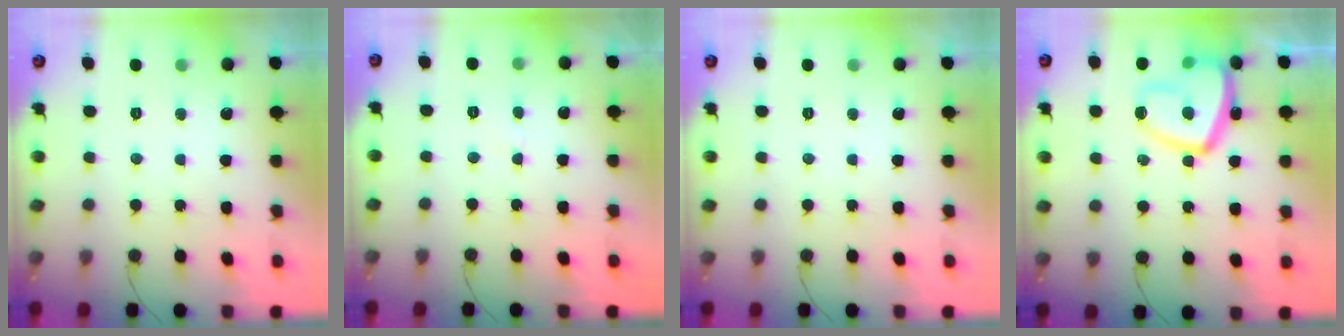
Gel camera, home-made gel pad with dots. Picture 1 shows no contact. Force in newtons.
{"total": 3.1, "press": 3.1, "slide": 0.3}
{"total": 0.0}
{"total": 15.9, "press": 15.8, "slide": 1.5}